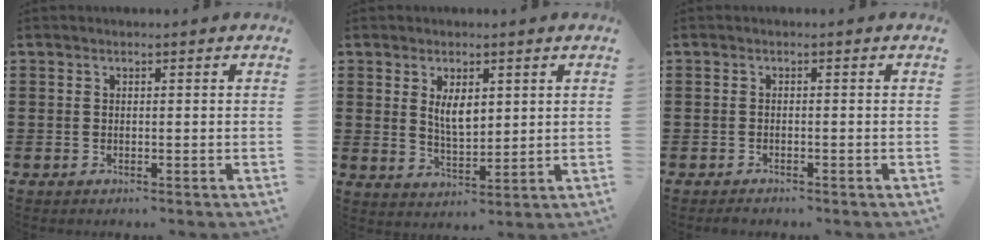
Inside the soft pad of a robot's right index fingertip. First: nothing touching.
{"total": 4.3, "force": [1.5, 1.9, 3.5], "torque": [-0.065, 0.000, 0.025]}
{"total": 0.7, "force": [-0.6, 0.1, 0.2], "torque": [-0.006, -0.004, -0.012]}